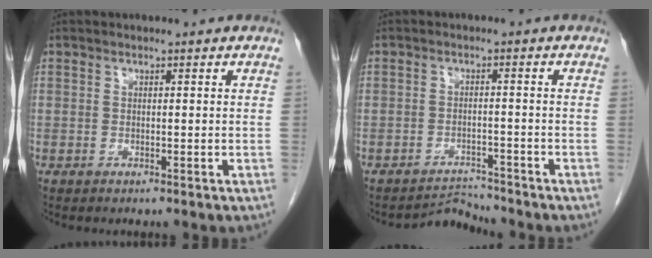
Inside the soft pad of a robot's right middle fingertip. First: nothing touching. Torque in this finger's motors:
{"motor_torque": [-1.58, 0.05, -0.74, -0.21]}